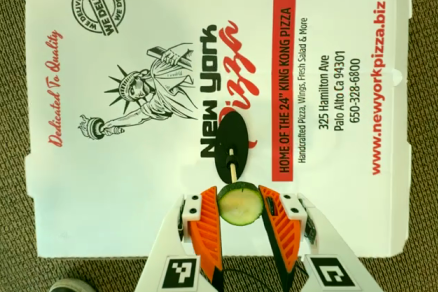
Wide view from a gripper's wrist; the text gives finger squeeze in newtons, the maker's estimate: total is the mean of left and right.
{"total": 8.2, "left": 7.8, "right": 8.6}